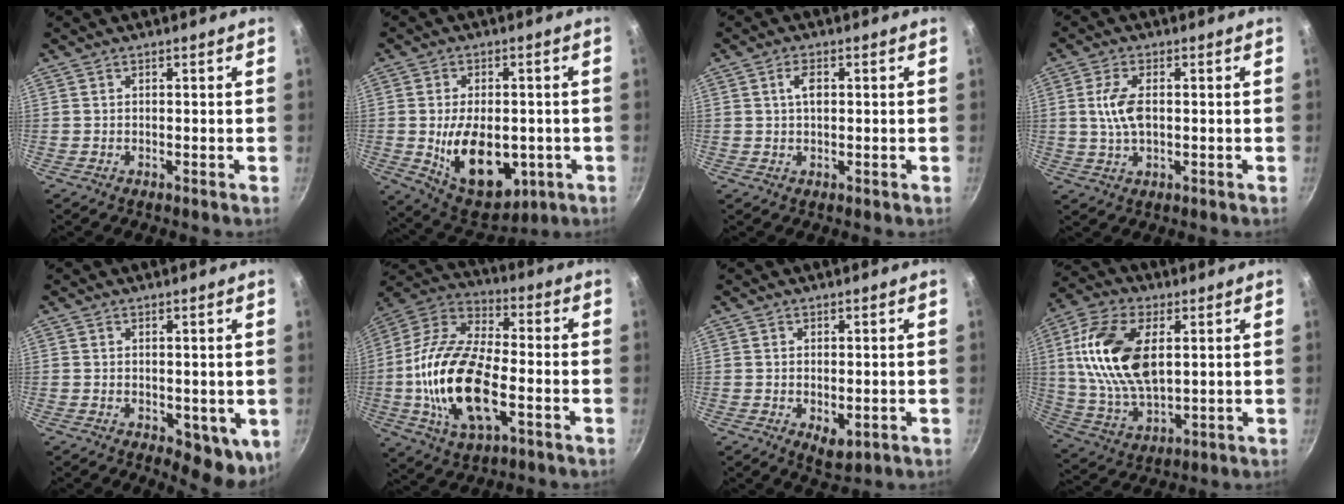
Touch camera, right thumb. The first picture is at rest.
{"total": 16.0, "force": [-2.9, 9.5, 12.5], "torque": [-0.172, -0.009, -0.025]}
{"total": 3.0, "force": [0.6, 1.6, 2.5], "torque": [-0.038, 0.004, 0.008]}
{"total": 6.4, "force": [0.5, 3.3, 5.5], "torque": [-0.109, 0.007, 0.007]}
{"total": 7.3, "force": [-0.2, 4.0, 6.0], "torque": [-0.064, -0.018, 0.004]}
{"total": 21.5, "force": [-4.2, 10.5, 18.3], "torque": [-0.353, 0.026, -0.089]}
{"total": 3.9, "force": [-0.5, 2.2, 3.2], "torque": [-0.048, -0.013, 0.000]}
{"total": 18.0, "force": [3.8, 9.9, 14.6], "torque": [-0.274, -0.004, 0.075]}